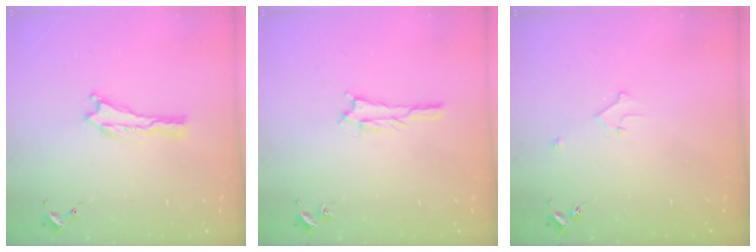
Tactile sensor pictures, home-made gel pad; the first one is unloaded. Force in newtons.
{"total": 1.7, "press": 1.7, "slide": 0.2}
{"total": 2.2, "press": 2.2, "slide": 0.2}